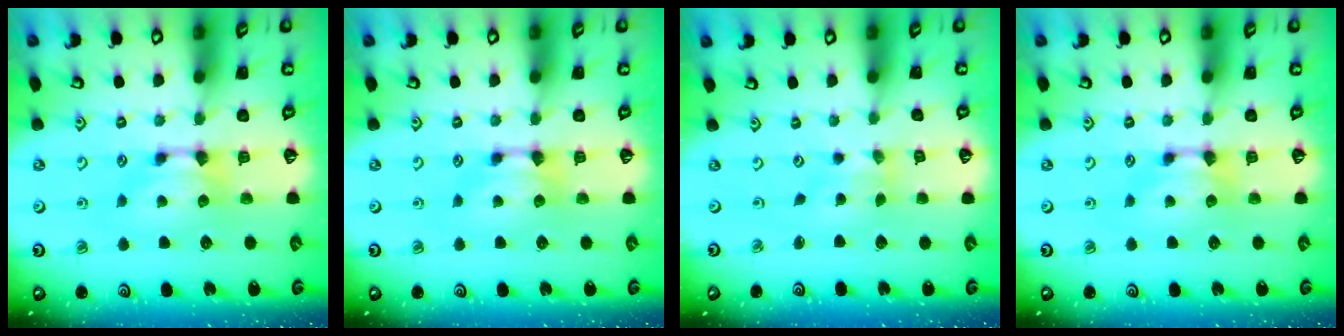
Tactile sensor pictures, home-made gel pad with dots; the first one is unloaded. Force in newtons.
{"total": 0.0}
{"total": 1.4, "press": 1.0, "slide": 0.9}
{"total": 0.0}